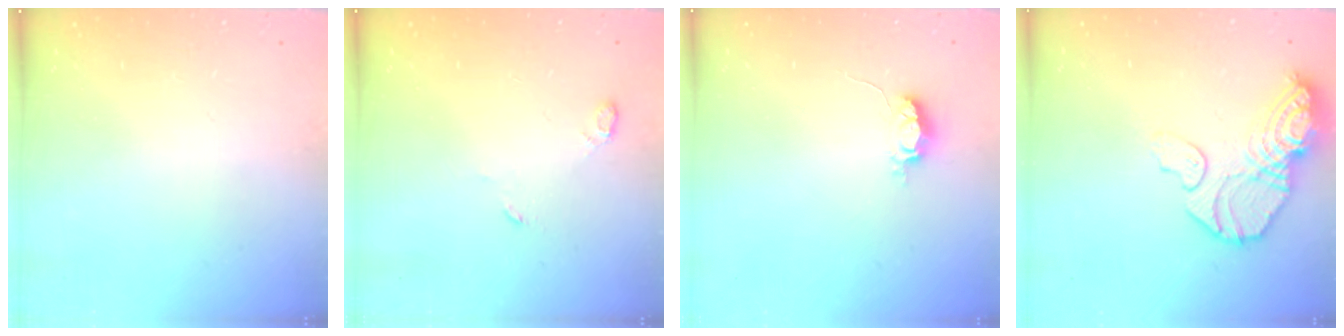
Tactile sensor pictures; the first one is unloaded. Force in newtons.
{"total": 3.6, "press": 3.5, "slide": 0.7}
{"total": 4.7, "press": 4.7, "slide": 0.4}
{"total": 13.2, "press": 13.1, "slide": 1.4}